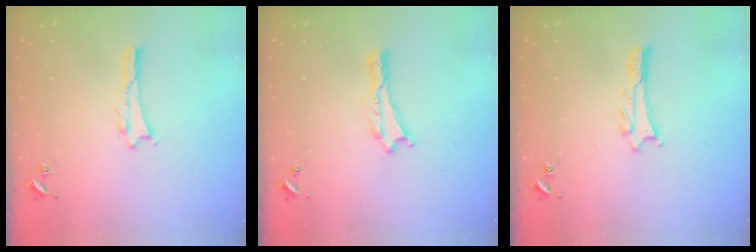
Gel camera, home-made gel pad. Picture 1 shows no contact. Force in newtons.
{"total": 0.0}
{"total": 1.1, "press": 1.1, "slide": 0.1}